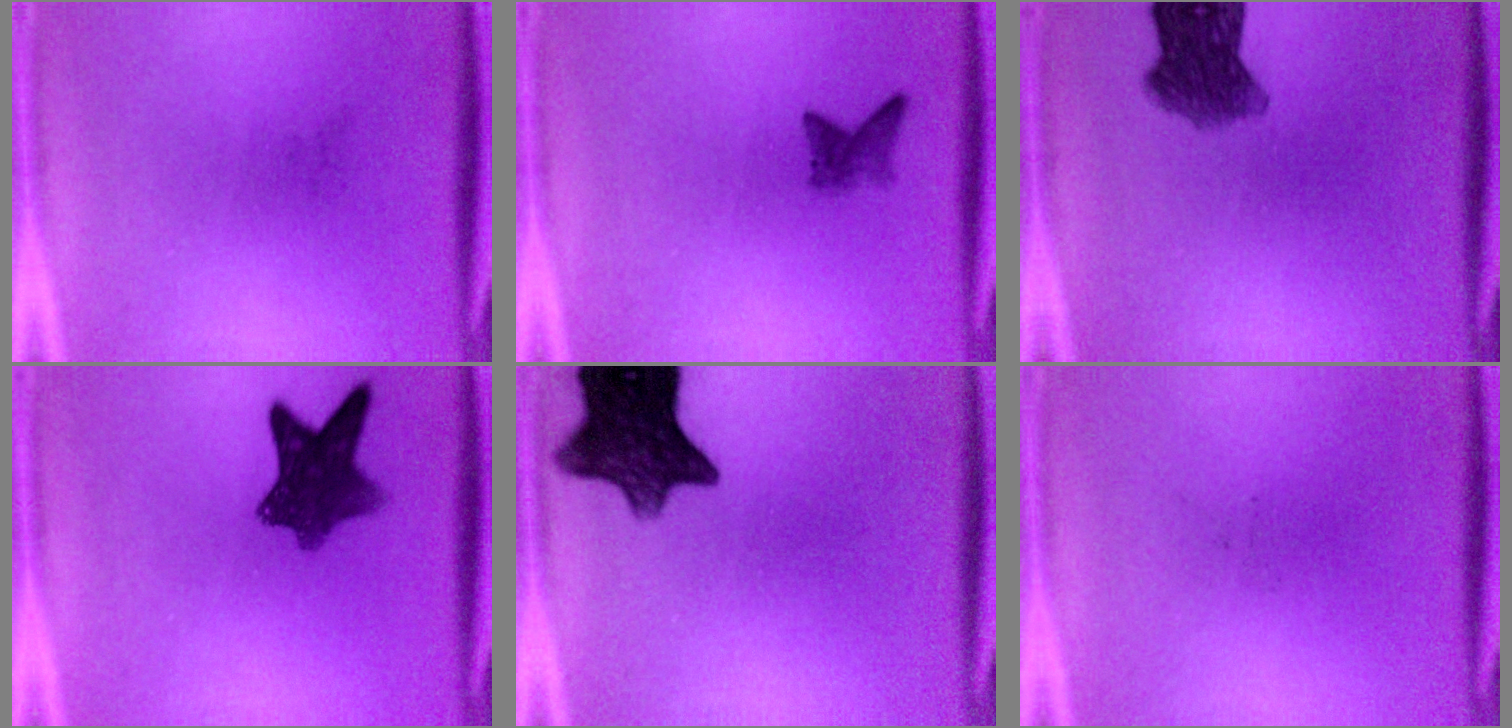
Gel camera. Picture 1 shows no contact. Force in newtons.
{"total": 1.9}
{"total": 7.0}
{"total": 8.6}
{"total": 11.6}
{"total": 0.0}